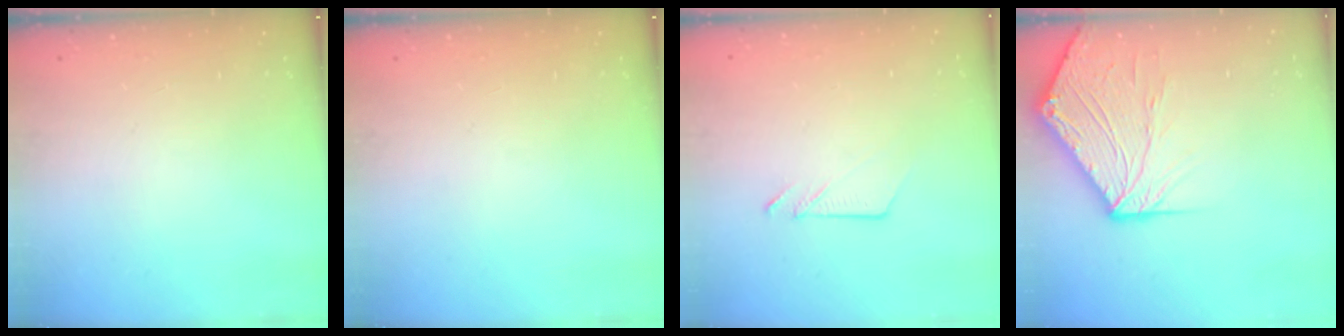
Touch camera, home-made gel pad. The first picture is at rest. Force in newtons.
{"total": 0.0}
{"total": 4.7, "press": 4.6, "slide": 0.8}
{"total": 11.3, "press": 11.2, "slide": 1.3}